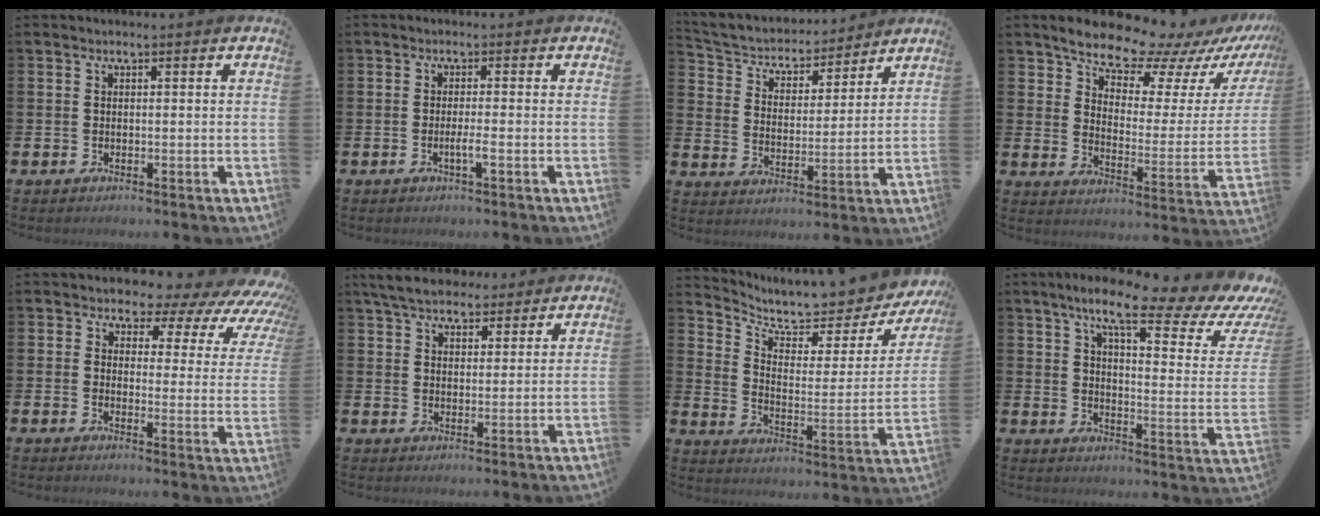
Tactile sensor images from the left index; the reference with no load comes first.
{"total": 1.6, "force": [-0.6, -0.1, 1.5], "torque": [-0.031, -0.002, -0.011]}
{"total": 4.2, "force": [4.0, 1.0, 0.2], "torque": [-0.020, -0.011, 0.076]}
{"total": 11.5, "force": [10.4, 3.5, 3.6], "torque": [-0.090, -0.080, 0.174]}
{"total": 4.7, "force": [3.5, 2.6, 1.6], "torque": [-0.025, -0.043, 0.046]}
{"total": 6.1, "force": [5.7, 1.9, 1.2], "torque": [-0.040, -0.014, 0.105]}
{"total": 7.6, "force": [7.1, 1.9, 2.1], "torque": [-0.066, -0.060, 0.115]}
{"total": 10.4, "force": [7.1, 2.2, 7.3], "torque": [-0.130, -0.049, 0.103]}